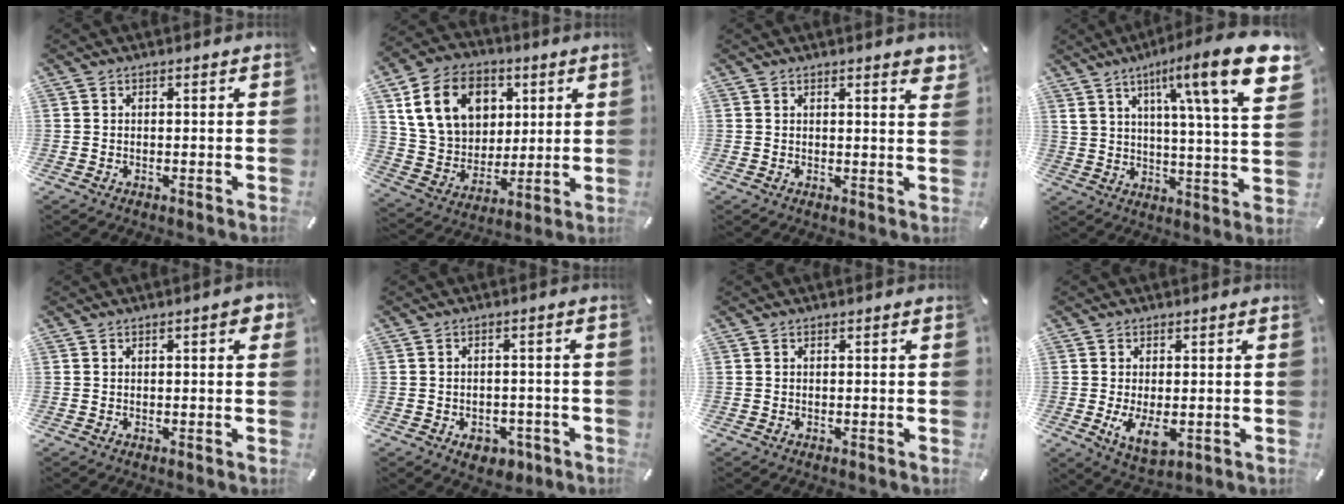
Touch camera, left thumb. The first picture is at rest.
{"total": 16.5, "force": [5.6, 13.3, 8.1], "torque": [-0.168, -0.004, 0.109]}
{"total": 2.5, "force": [1.6, 0.6, 1.9], "torque": [-0.024, -0.005, 0.025]}
{"total": 19.9, "force": [9.0, 3.2, 17.5], "torque": [-0.258, -0.058, 0.123]}
{"total": 3.0, "force": [0.9, 1.0, 2.7], "torque": [-0.046, 0.004, 0.012]}
{"total": 4.9, "force": [-2.3, 3.5, 2.6], "torque": [-0.036, 0.008, -0.040]}
{"total": 0.0}
{"total": 6.5, "force": [-0.9, 3.4, 5.5], "torque": [-0.109, -0.016, -0.017]}